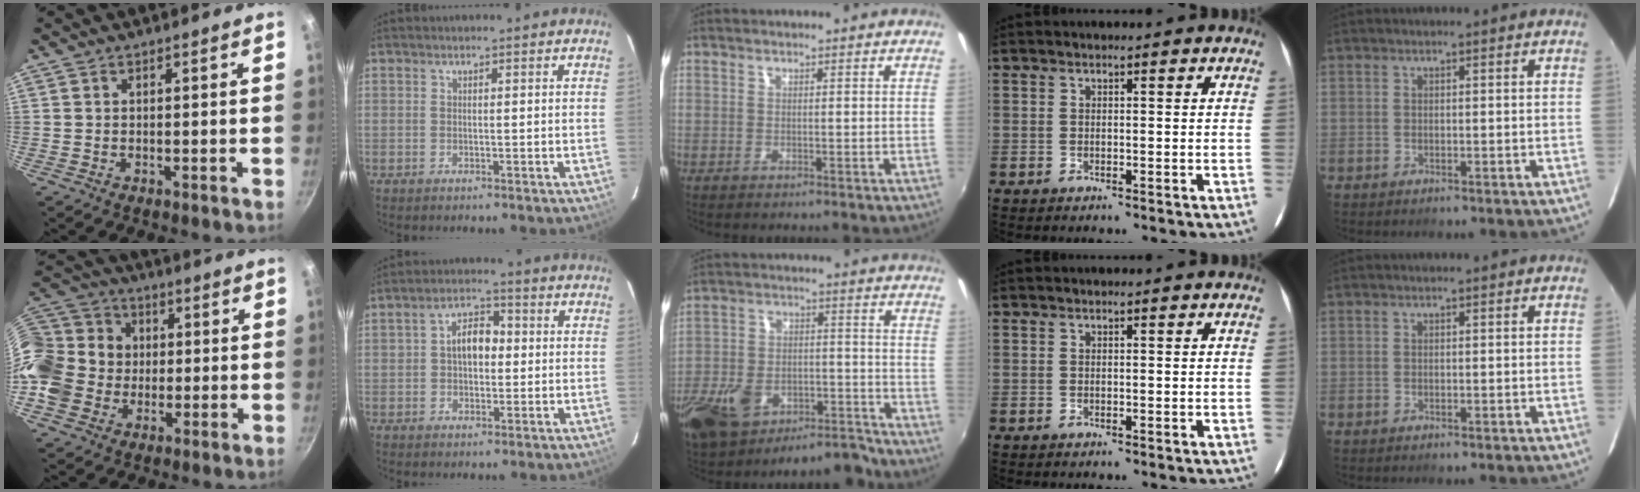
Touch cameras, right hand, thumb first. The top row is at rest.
{"thumb": {"total": 17.5, "force": [-0.8, 15.4, 8.2], "torque": [-0.153, 0.039, -0.016]}, "index": {"total": 6.5, "force": [0.3, 4.3, 4.8], "torque": [-0.080, 0.023, 0.010]}, "middle": {"total": 16.0, "force": [-11.4, 7.7, 8.3], "torque": [-0.179, -0.004, -0.182]}}